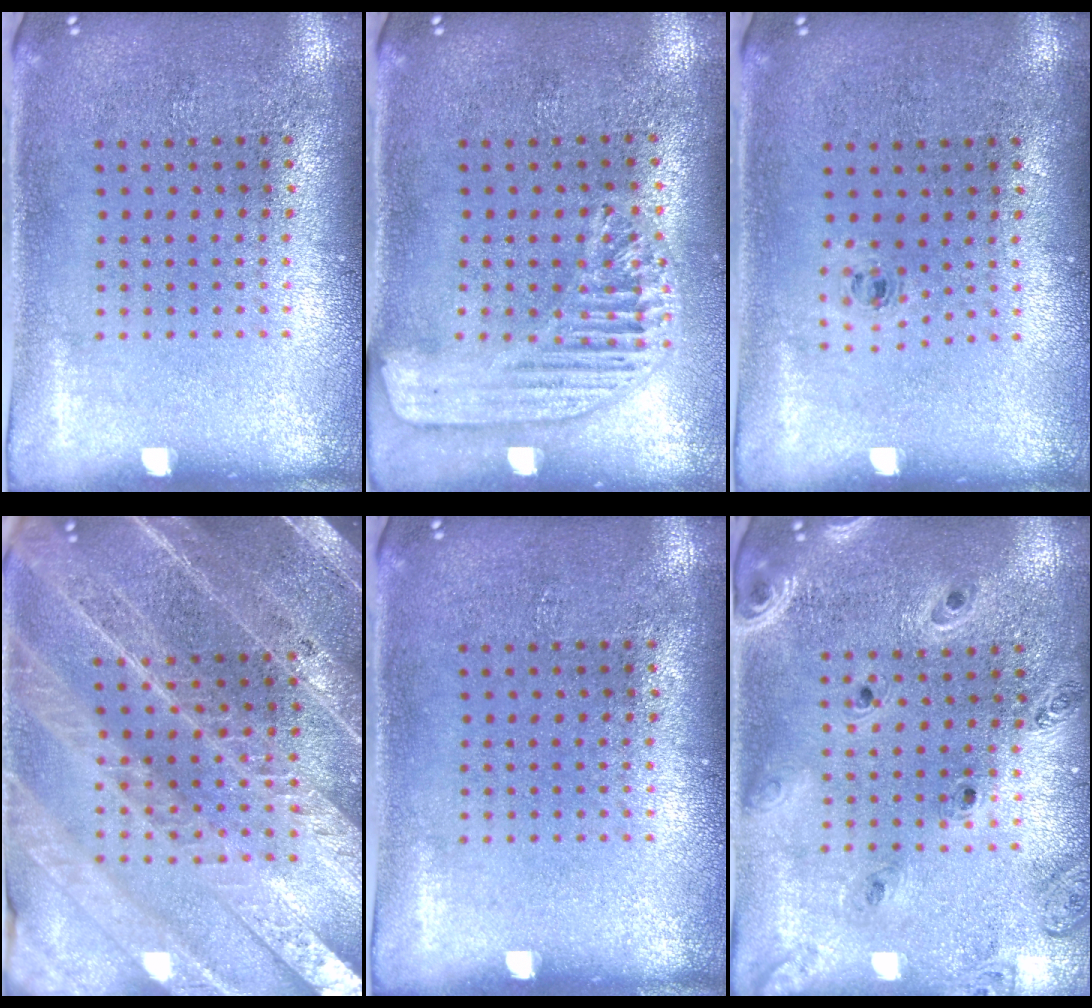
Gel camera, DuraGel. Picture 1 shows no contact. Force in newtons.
{"total": 1.7, "press": 1.6, "slide": 0.5}
{"total": 0.6, "press": 0.3, "slide": 0.5}
{"total": 4.4, "press": 3.9, "slide": 2.0}
{"total": 0.0}
{"total": 1.3, "press": 1.3, "slide": 0.1}